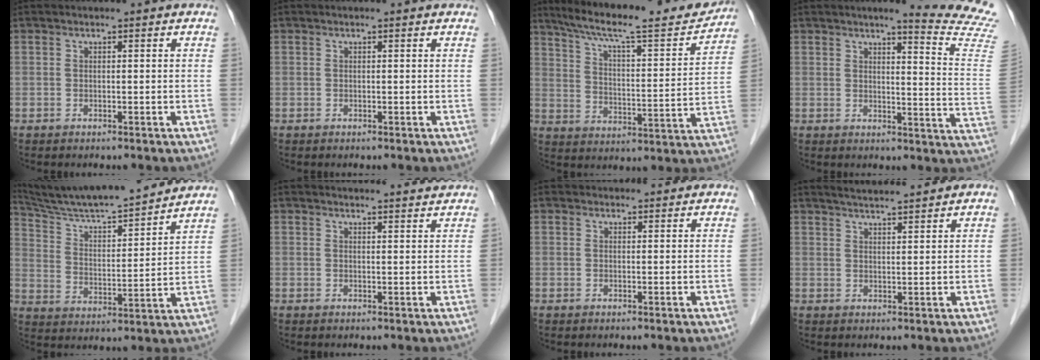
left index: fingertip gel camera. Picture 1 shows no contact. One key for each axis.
{"total": 0.9, "fx": 0.8, "fy": 0.1, "fz": 0.2, "tx": -0.012, "ty": 0.005, "tz": 0.008}
{"total": 20.6, "fx": 18.4, "fy": 1.7, "fz": 9.1, "tx": -0.150, "ty": -0.019, "tz": 0.264}
{"total": 13.6, "fx": 12.7, "fy": -1.6, "fz": 4.5, "tx": -0.053, "ty": -0.109, "tz": 0.123}
{"total": 19.7, "fx": 18.0, "fy": 0.3, "fz": 8.0, "tx": -0.144, "ty": 0.005, "tz": 0.284}
{"total": 6.4, "fx": 6.3, "fy": -0.1, "fz": 1.0, "tx": -0.013, "ty": 0.003, "tz": 0.063}
{"total": 2.8, "fx": 2.6, "fy": 1.0, "fz": -0.1, "tx": 0.003, "ty": 0.017, "tz": 0.030}
{"total": 6.5, "fx": 6.1, "fy": 0.1, "fz": 2.4, "tx": -0.044, "ty": 0.019, "tz": 0.094}